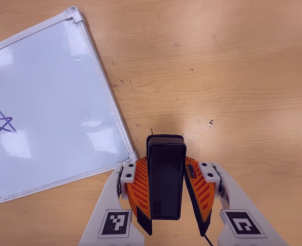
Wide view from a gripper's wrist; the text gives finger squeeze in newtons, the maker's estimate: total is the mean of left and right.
{"total": 6.4, "left": 4.7, "right": 8.1}